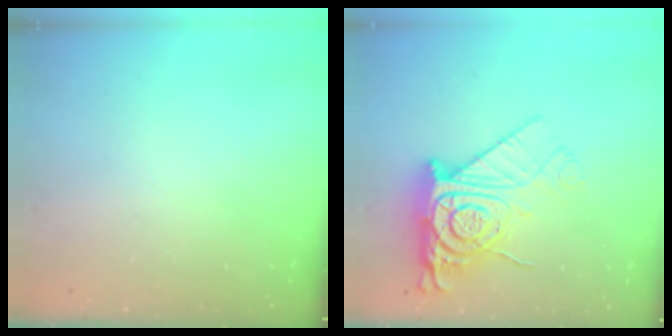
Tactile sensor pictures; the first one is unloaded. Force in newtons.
{"total": 16.0, "press": 15.9, "slide": 1.4}